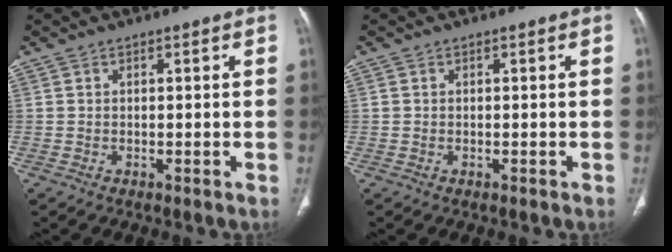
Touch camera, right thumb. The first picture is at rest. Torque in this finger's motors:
{"motor_torque": [-0.42, -0.16, -0.16, 0.60, 0.00]}